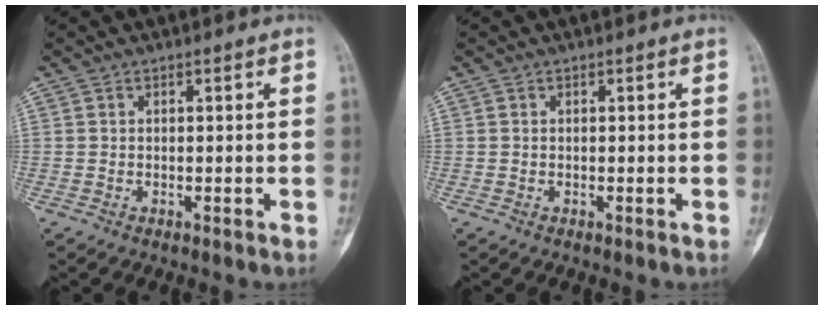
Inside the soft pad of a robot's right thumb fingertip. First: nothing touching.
{"total": 0.0}